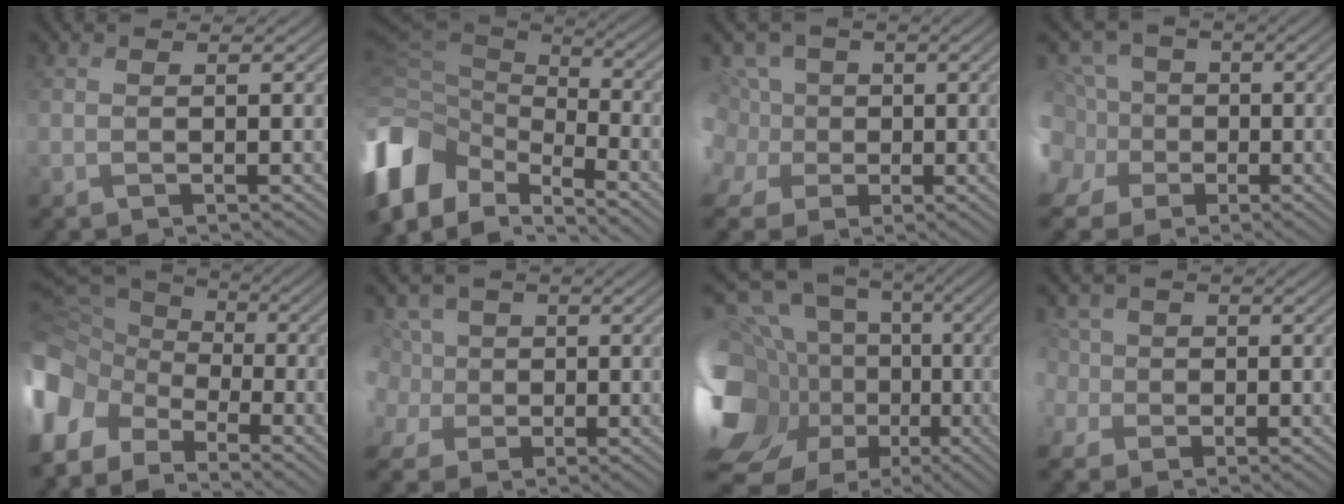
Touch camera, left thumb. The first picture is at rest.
{"total": 14.0, "force": [-6.5, 8.8, 8.7], "torque": [-0.259, -0.018, -0.116]}
{"total": 8.3, "force": [0.2, 7.3, 3.9], "torque": [-0.124, 0.014, -0.024]}
{"total": 9.5, "force": [-1.8, 8.6, 3.5], "torque": [-0.110, 0.006, -0.064]}
{"total": 12.8, "force": [-6.0, 9.1, 6.8], "torque": [-0.220, -0.035, -0.101]}
{"total": 6.3, "force": [0.7, 5.5, 3.1], "torque": [-0.100, 0.013, -0.003]}
{"total": 21.2, "force": [-4.5, 16.8, 12.1], "torque": [-0.305, 0.008, -0.082]}
{"total": 4.5, "force": [0.8, 4.0, 2.1], "torque": [-0.076, 0.005, 0.007]}